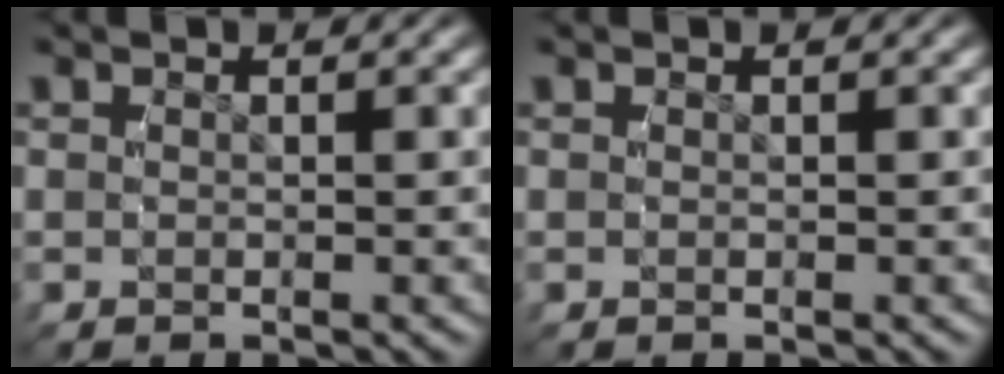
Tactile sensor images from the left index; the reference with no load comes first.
{"total": 0.0}